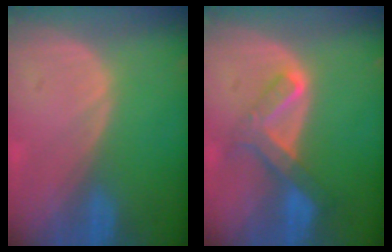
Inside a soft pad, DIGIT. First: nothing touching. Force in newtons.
{"total": 6.6, "press": 5.8, "slide": 3.0}